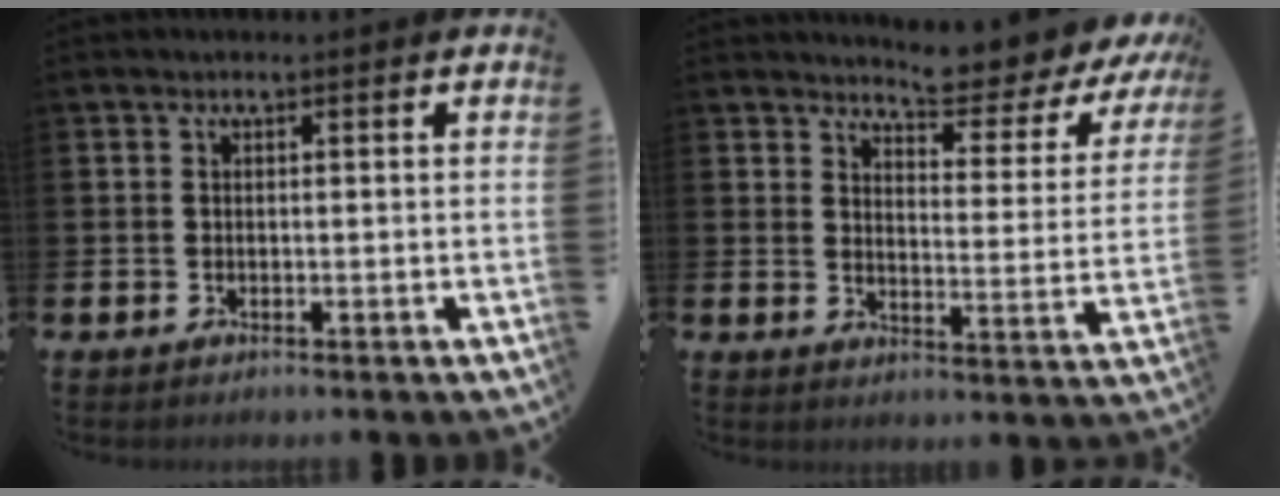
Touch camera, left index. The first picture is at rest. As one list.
[{"total": 5.9, "force": [5.8, 0.6, 1.3], "torque": [-0.032, -0.054, 0.093]}]